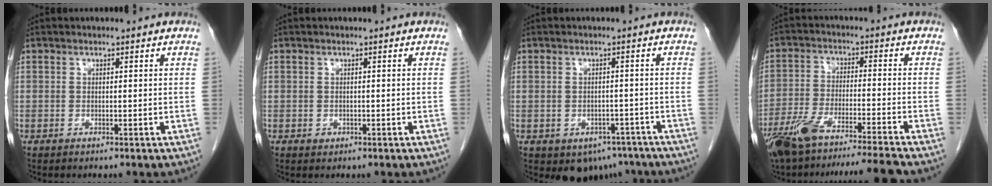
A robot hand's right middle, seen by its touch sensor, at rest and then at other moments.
{"total": 0.6, "force": [-0.2, 0.6, 0.2], "torque": [-0.003, 0.002, -0.002]}
{"total": 6.2, "force": [-4.1, 4.3, 1.9], "torque": [-0.008, 0.010, -0.047]}
{"total": 14.3, "force": [-12.2, -0.8, 7.3], "torque": [-0.136, -0.017, -0.205]}